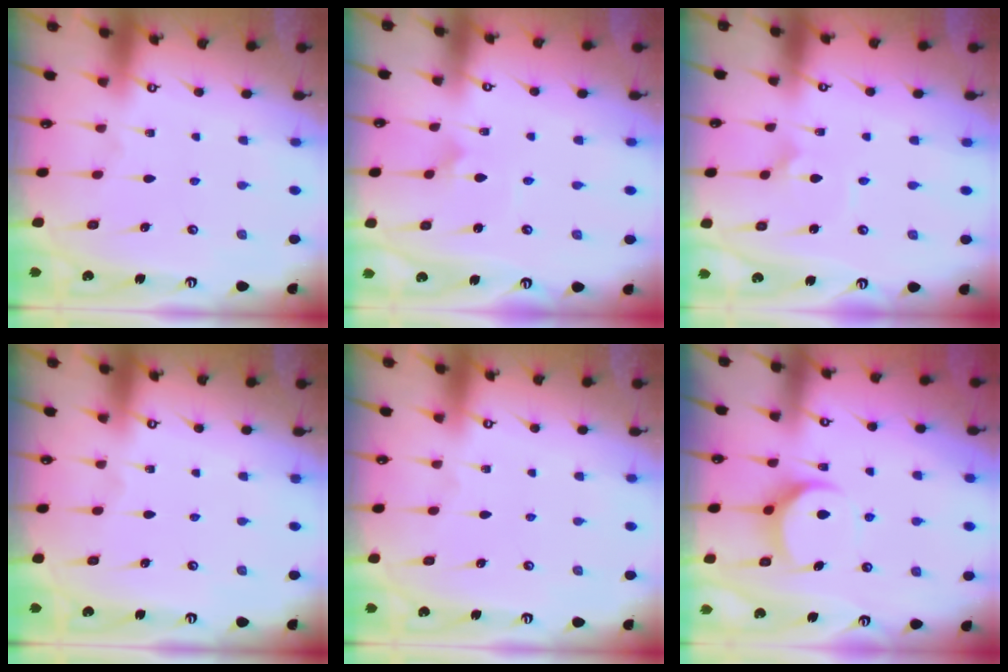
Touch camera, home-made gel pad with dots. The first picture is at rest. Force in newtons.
{"total": 3.5, "press": 3.5, "slide": 0.3}
{"total": 2.4, "press": 2.4, "slide": 0.2}
{"total": 0.0}
{"total": 0.0}
{"total": 8.9, "press": 8.8, "slide": 0.9}